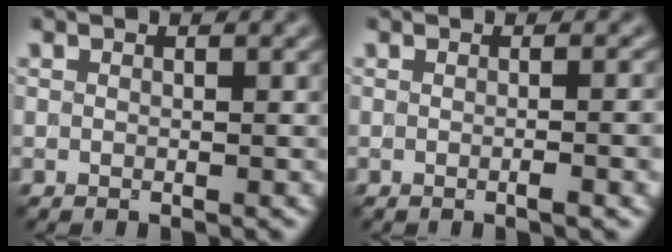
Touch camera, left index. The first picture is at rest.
{"total": 2.5, "force": [-0.3, 0.8, 2.3], "torque": [-0.023, 0.002, -0.008]}